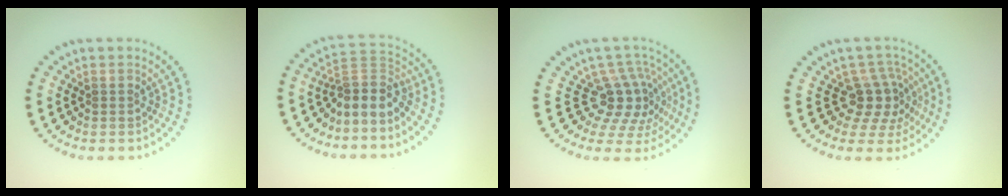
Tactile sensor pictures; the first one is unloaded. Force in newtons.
{"total": 3.5, "press": 2.7, "slide": 2.2}
{"total": 4.6, "press": 3.3, "slide": 3.3}
{"total": 3.6, "press": 2.6, "slide": 2.5}